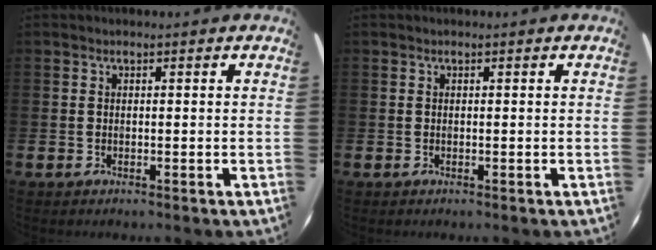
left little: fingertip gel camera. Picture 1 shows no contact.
{"total": 0.0}